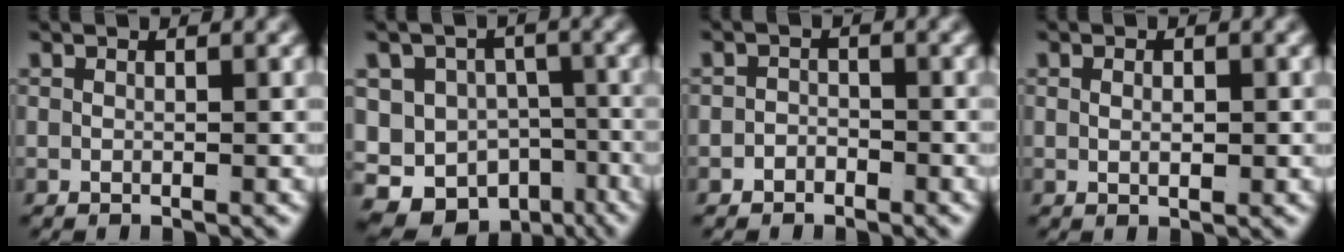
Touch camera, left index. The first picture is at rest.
{"total": 20.1, "force": [-8.6, 17.1, 6.2], "torque": [-0.170, -0.102, -0.132]}
{"total": 1.6, "force": [-1.4, 0.7, -0.2], "torque": [0.013, -0.007, -0.024]}
{"total": 0.9, "force": [0.0, 0.1, 0.9], "torque": [-0.013, -0.008, 0.006]}